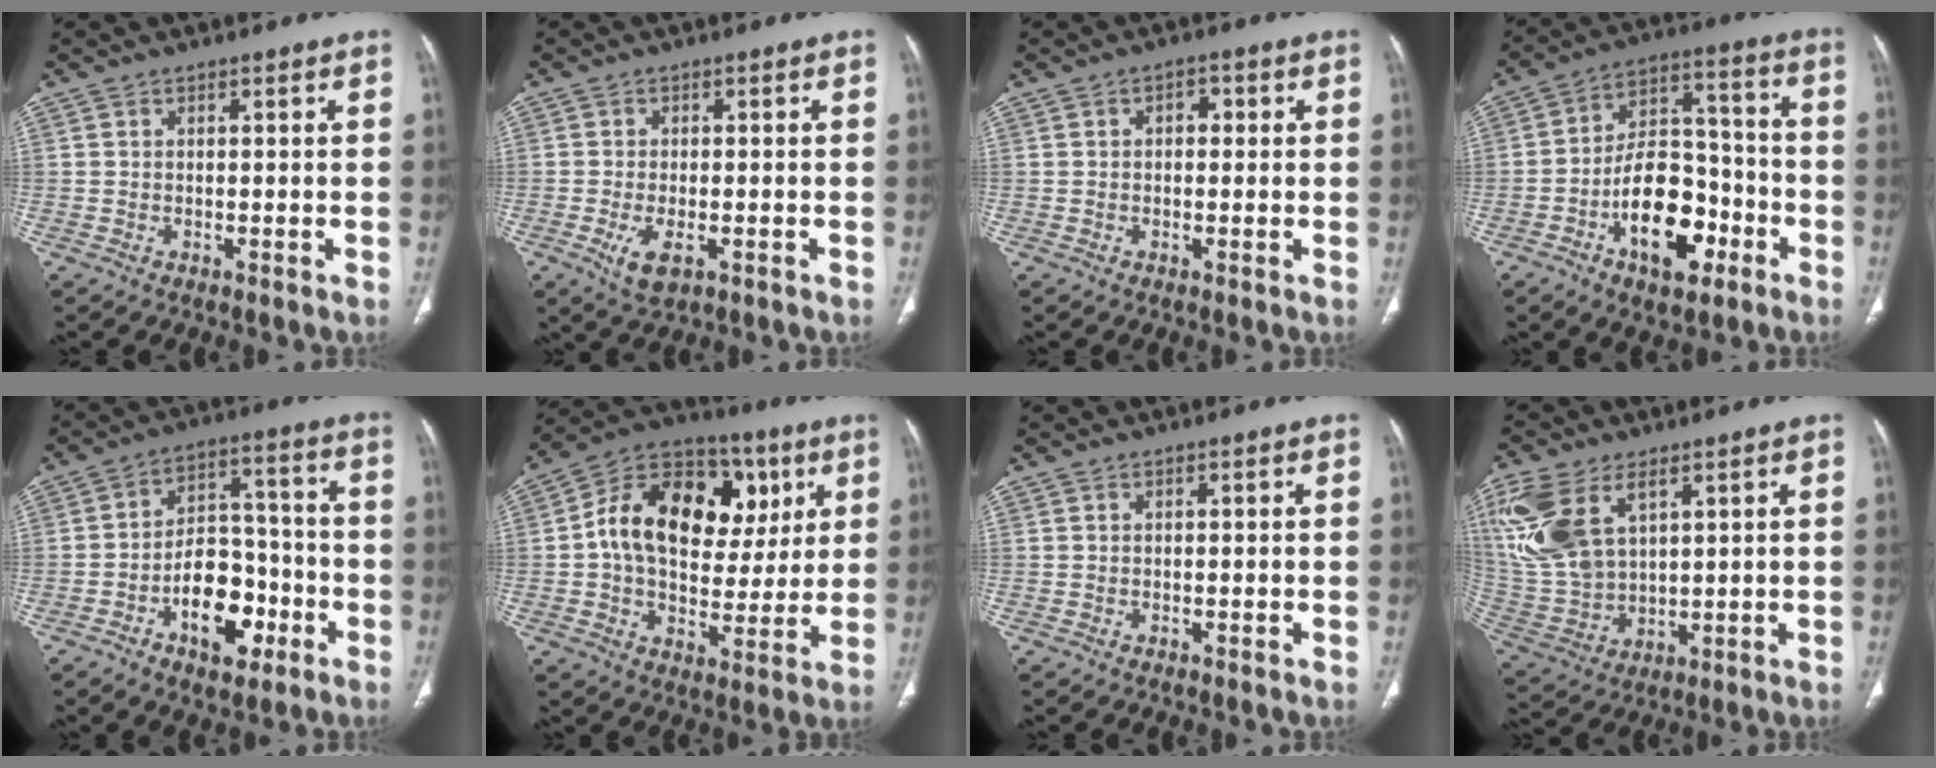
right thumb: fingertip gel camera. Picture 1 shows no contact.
{"total": 4.9, "force": [-1.9, 2.3, 4.0], "torque": [-0.077, -0.005, -0.027]}
{"total": 2.5, "force": [0.4, 1.7, 1.8], "torque": [-0.017, 0.008, 0.003]}
{"total": 16.3, "force": [-6.8, 9.0, 11.7], "torque": [-0.158, 0.048, -0.114]}
{"total": 13.1, "force": [-5.6, 7.9, 8.8], "torque": [-0.102, 0.045, -0.090]}
{"total": 22.3, "force": [5.1, 14.8, 16.0], "torque": [-0.227, 0.015, 0.075]}
{"total": 0.0}
{"total": 17.0, "force": [7.4, 9.7, 11.8], "torque": [-0.261, -0.015, 0.159]}